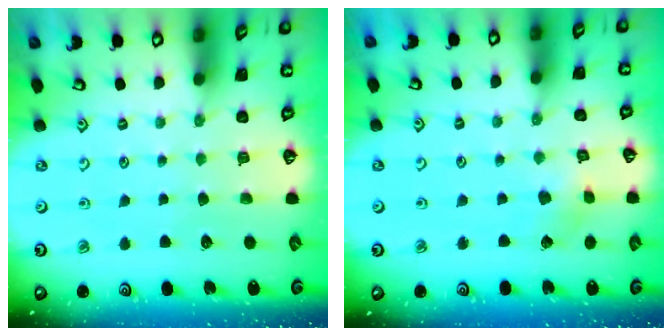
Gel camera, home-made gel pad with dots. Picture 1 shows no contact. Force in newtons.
{"total": 4.0, "press": 4.0, "slide": 0.3}